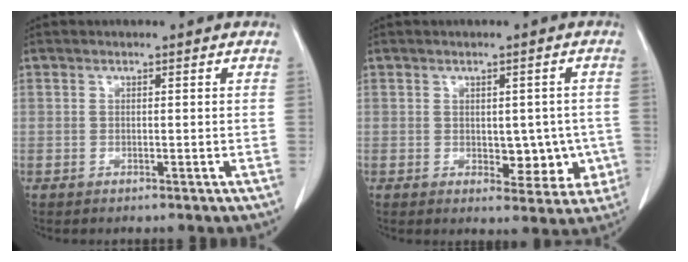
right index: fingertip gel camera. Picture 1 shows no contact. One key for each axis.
{"total": 6.5, "fx": -0.8, "fy": 3.9, "fz": 5.1, "tx": -0.043, "ty": 0.009, "tz": 0.000}